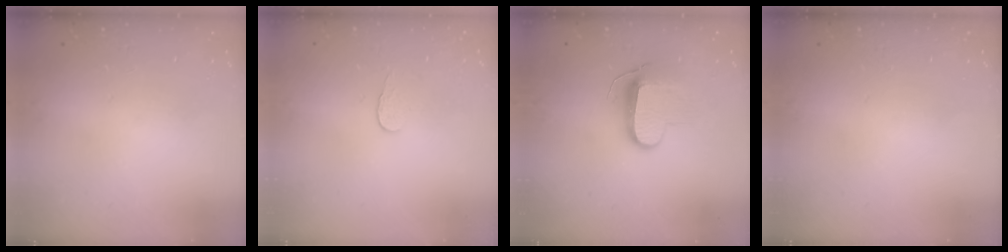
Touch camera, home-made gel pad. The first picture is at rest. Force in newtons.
{"total": 3.1, "press": 3.1, "slide": 0.3}
{"total": 9.8, "press": 9.8, "slide": 0.1}
{"total": 0.0}